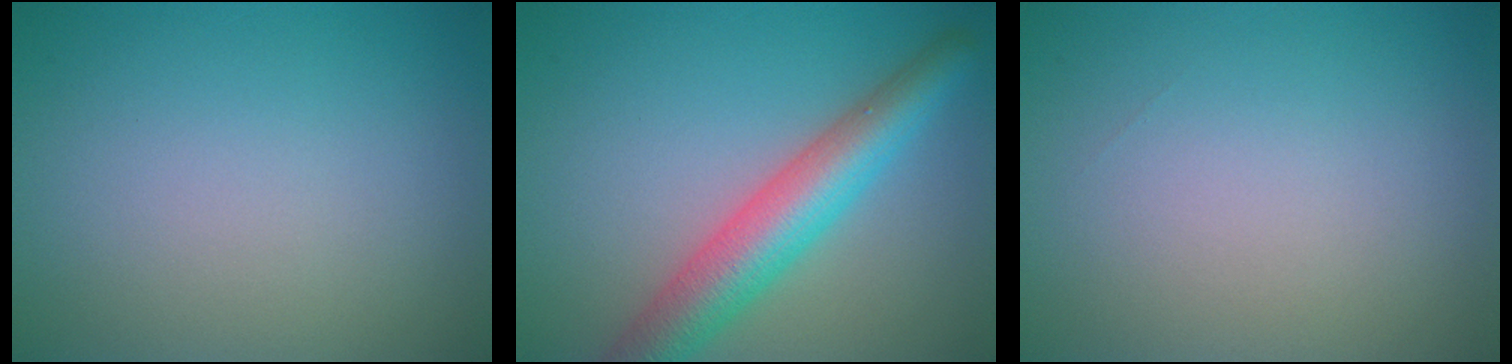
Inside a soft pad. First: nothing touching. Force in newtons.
{"total": 6.3, "press": 6.3, "slide": 0.2}
{"total": 0.0}